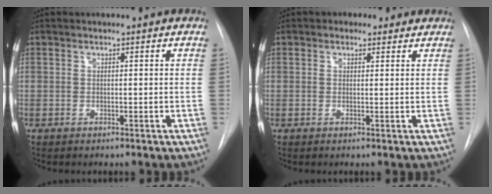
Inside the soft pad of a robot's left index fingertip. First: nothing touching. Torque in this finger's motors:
{"motor_torque": [0.21, -0.38, -0.20, 0.00]}